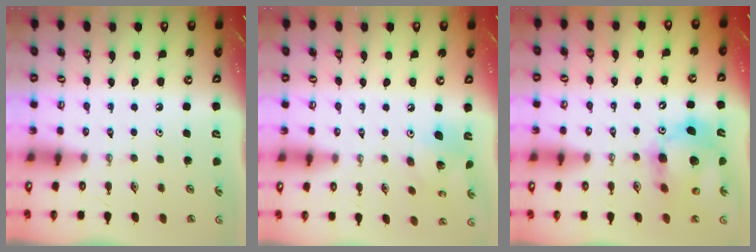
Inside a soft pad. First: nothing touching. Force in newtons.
{"total": 10.0, "press": 10.0, "slide": 0.7}
{"total": 14.7, "press": 14.5, "slide": 2.4}